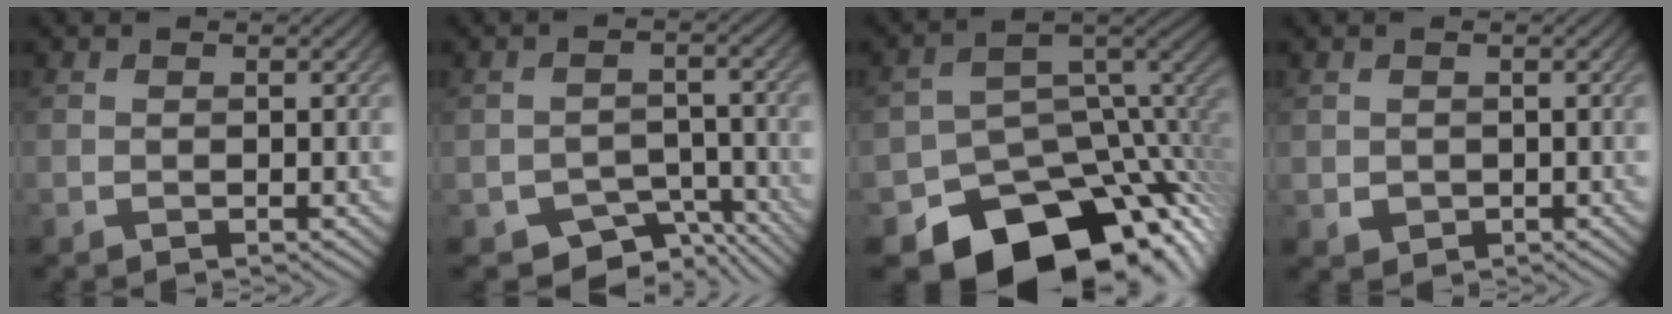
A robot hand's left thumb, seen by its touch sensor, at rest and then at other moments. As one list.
[{"total": 5.8, "force": [-4.2, 3.3, 2.4], "torque": [-0.030, -0.016, -0.063]}, {"total": 15.3, "force": [-9.6, 9.4, 7.4], "torque": [-0.122, -0.037, -0.134]}, {"total": 1.2, "force": [0.1, 1.1, 0.4], "torque": [-0.014, -0.008, 0.006]}]